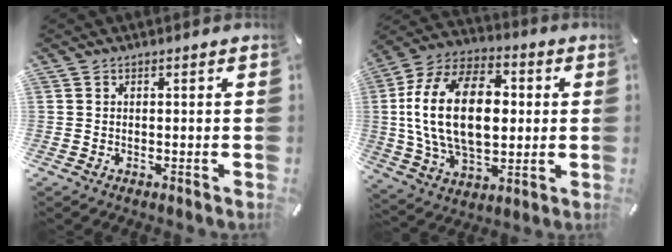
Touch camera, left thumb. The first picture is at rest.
{"total": 24.0, "force": [1.3, 15.3, 18.4], "torque": [-0.379, 0.009, 0.019]}